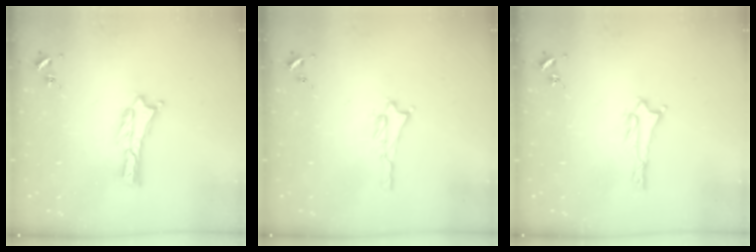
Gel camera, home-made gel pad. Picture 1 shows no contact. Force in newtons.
{"total": 0.8, "press": 0.8, "slide": 0.2}
{"total": 1.0, "press": 0.9, "slide": 0.2}